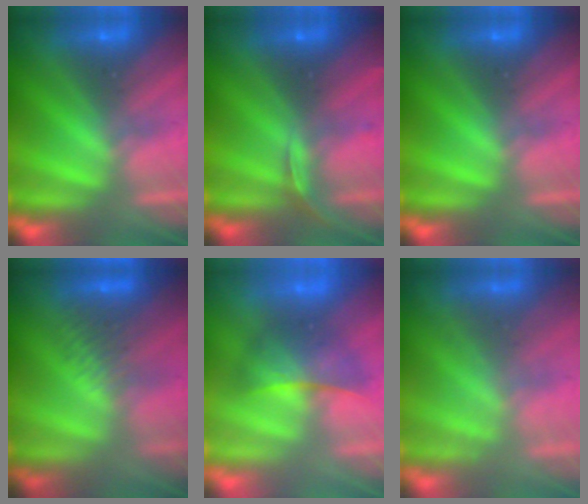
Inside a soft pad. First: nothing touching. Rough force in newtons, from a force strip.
{"total": 2.7}
{"total": 0.0}
{"total": 3.1}
{"total": 2.2}
{"total": 2.4}